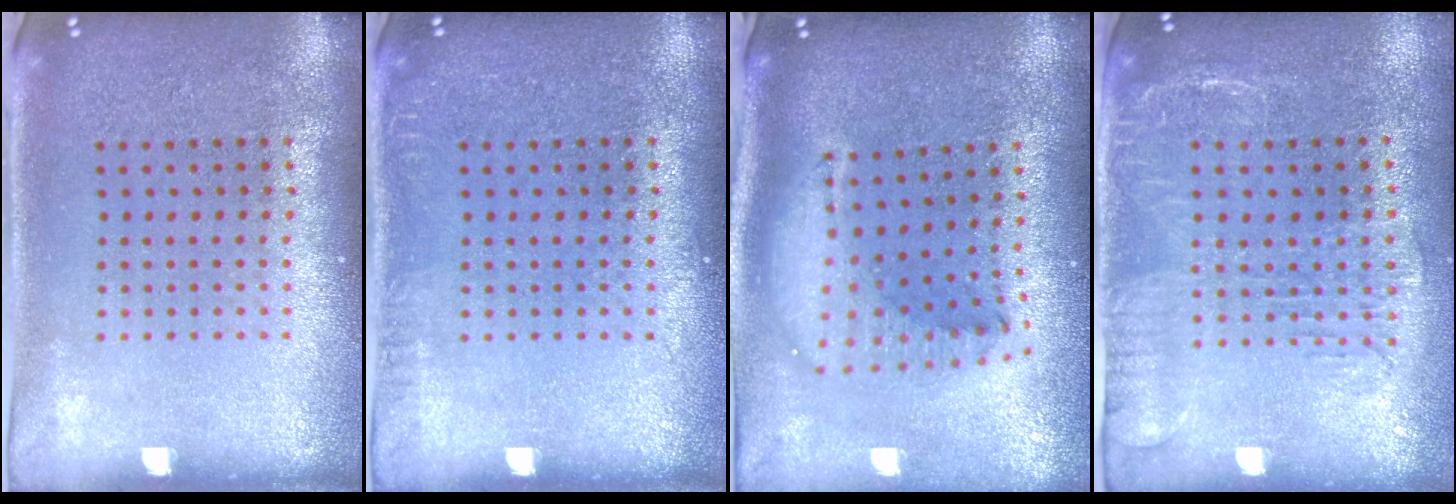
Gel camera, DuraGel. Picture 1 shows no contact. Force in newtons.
{"total": 0.7, "press": 0.7, "slide": 0.1}
{"total": 1.8, "press": 1.4, "slide": 1.0}
{"total": 1.9, "press": 1.6, "slide": 1.1}